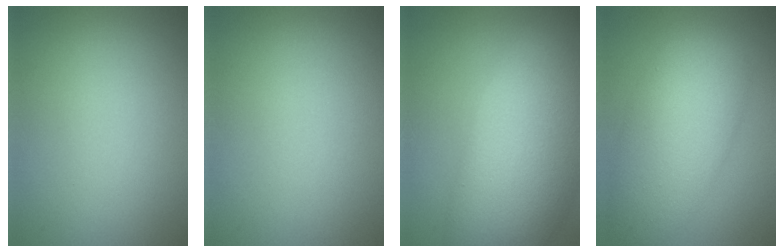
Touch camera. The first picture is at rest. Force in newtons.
{"total": 0.0}
{"total": 12.7, "press": 12.7, "slide": 0.9}
{"total": 7.4, "press": 7.4, "slide": 0.2}